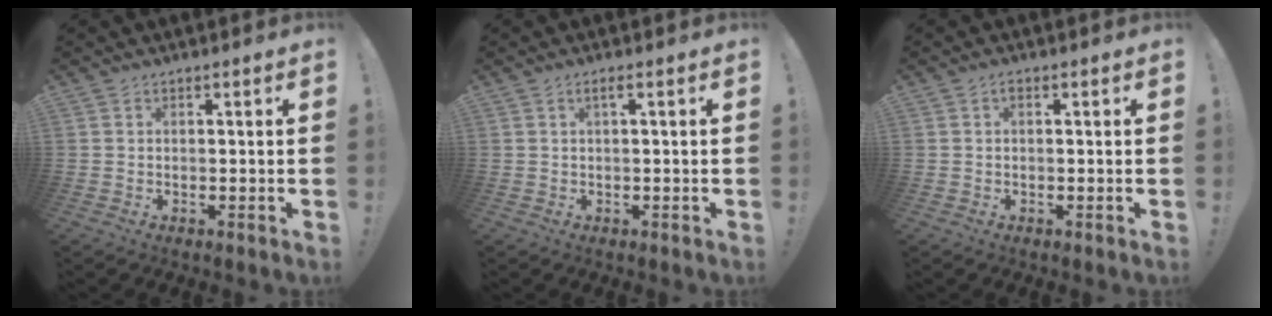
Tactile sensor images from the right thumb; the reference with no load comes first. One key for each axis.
{"total": 1.6, "fx": 0.2, "fy": -0.1, "fz": 1.6, "tx": -0.026, "ty": -0.001, "tz": 0.000}
{"total": 0.5, "fx": -0.2, "fy": 0.2, "fz": 0.4, "tx": -0.005, "ty": -0.001, "tz": -0.004}